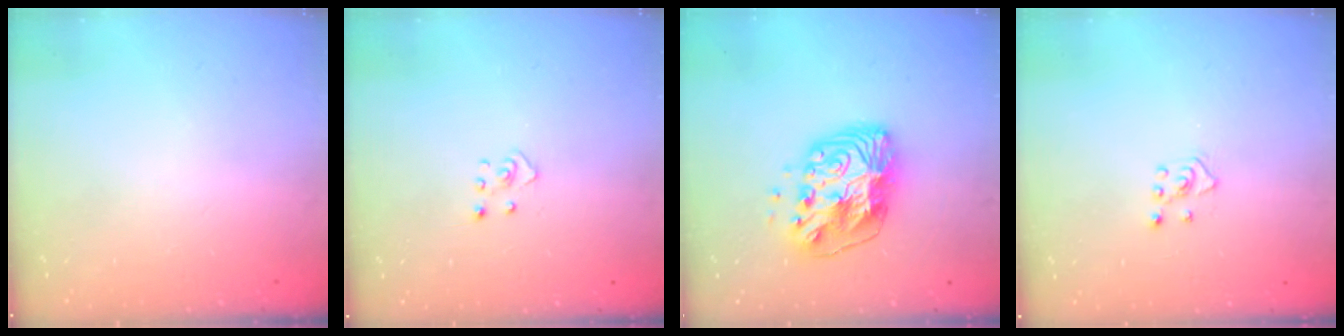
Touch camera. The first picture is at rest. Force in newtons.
{"total": 2.6, "press": 2.6, "slide": 0.3}
{"total": 13.6, "press": 13.5, "slide": 1.4}
{"total": 4.0, "press": 4.0, "slide": 0.5}